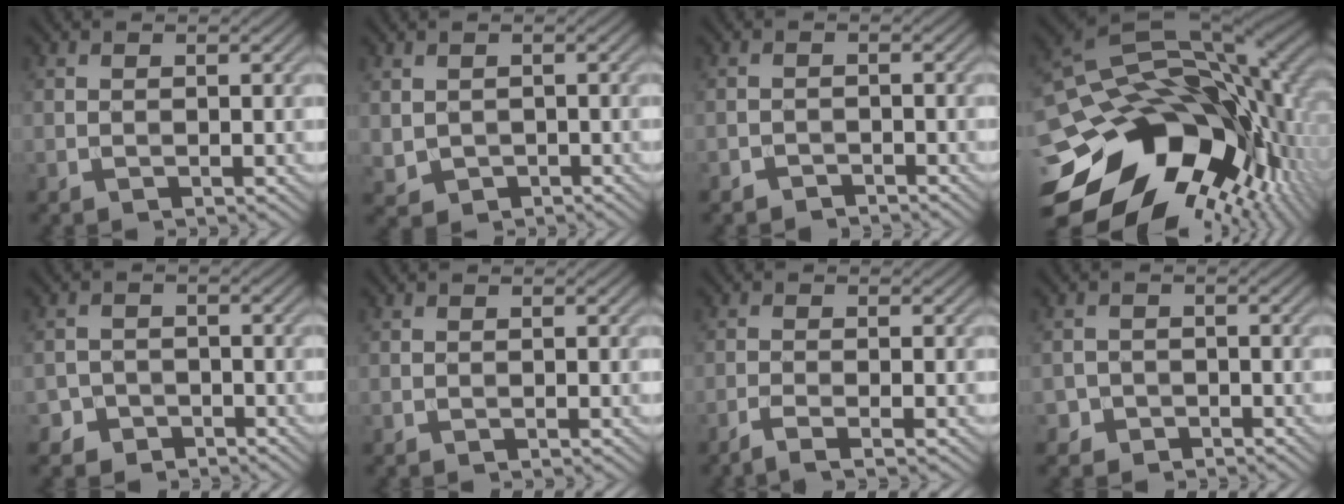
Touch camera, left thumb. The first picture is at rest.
{"total": 1.5, "force": [0.3, 1.4, 0.5], "torque": [-0.023, -0.004, 0.013]}
{"total": 1.3, "force": [-1.2, 0.2, -0.3], "torque": [0.006, 0.001, -0.025]}
{"total": 20.2, "force": [-6.8, 13.7, 13.1], "torque": [-0.261, -0.026, -0.099]}
{"total": 2.3, "force": [-1.7, 1.5, -0.2], "torque": [0.012, 0.007, -0.036]}
{"total": 0.0}
{"total": 2.3, "force": [-1.7, 0.1, 1.5], "torque": [-0.031, 0.005, -0.043]}
{"total": 1.7, "force": [-1.2, 1.2, -0.3], "torque": [0.010, 0.000, -0.026]}